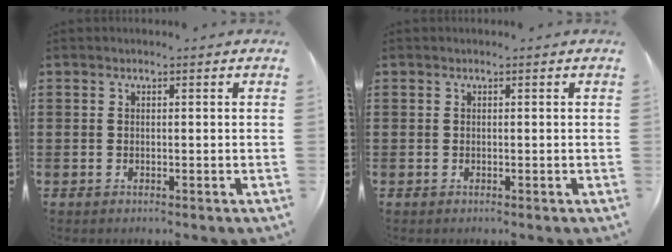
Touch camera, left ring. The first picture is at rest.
{"total": 0.0}